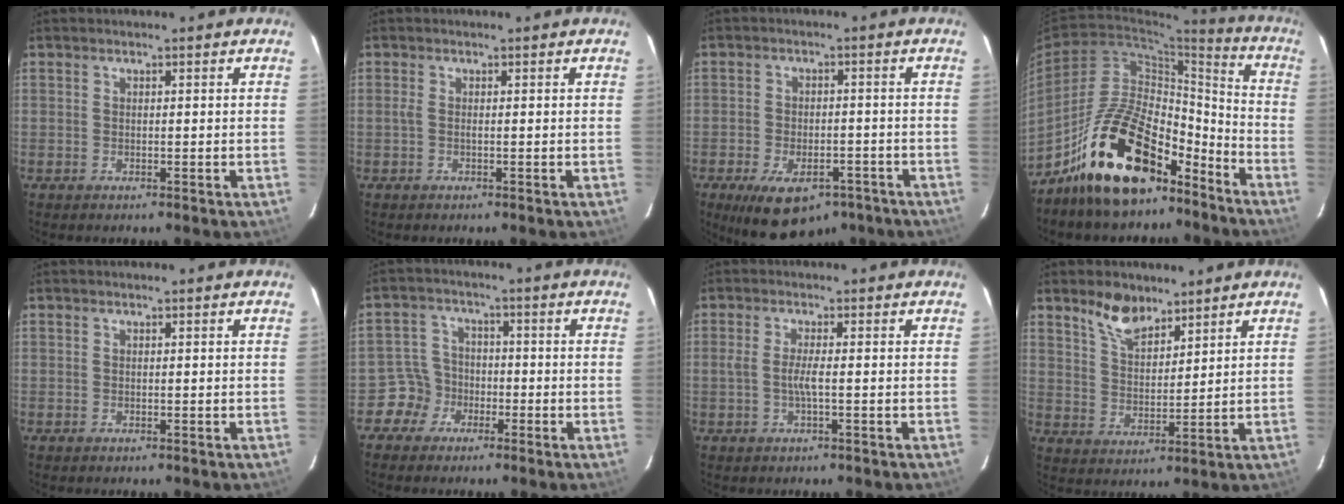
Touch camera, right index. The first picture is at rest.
{"total": 1.0, "force": [-0.2, -0.2, 1.0], "torque": [-0.021, 0.000, -0.006]}
{"total": 13.9, "force": [-8.9, 7.1, 8.0], "torque": [-0.158, -0.016, -0.125]}
{"total": 21.0, "force": [-14.7, 9.2, 11.8], "torque": [-0.208, 0.037, -0.234]}
{"total": 0.0}
{"total": 5.3, "force": [-2.8, 4.4, -0.2], "torque": [-0.001, 0.023, -0.055]}
{"total": 2.7, "force": [-0.6, -0.2, 2.6], "torque": [-0.051, 0.000, -0.011]}
{"total": 7.4, "force": [5.6, 3.3, 3.4], "torque": [-0.057, 0.003, 0.108]}